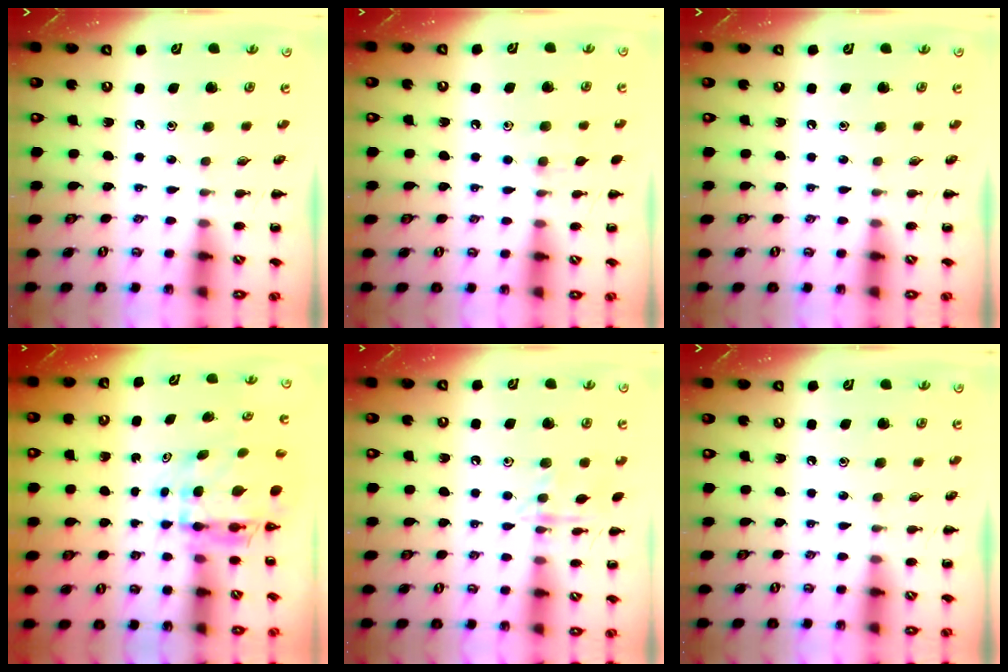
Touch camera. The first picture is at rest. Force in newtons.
{"total": 6.4, "press": 6.1, "slide": 1.8}
{"total": 0.0}
{"total": 5.3, "press": 5.2, "slide": 1.0}
{"total": 8.6, "press": 8.5, "slide": 1.5}
{"total": 0.0}